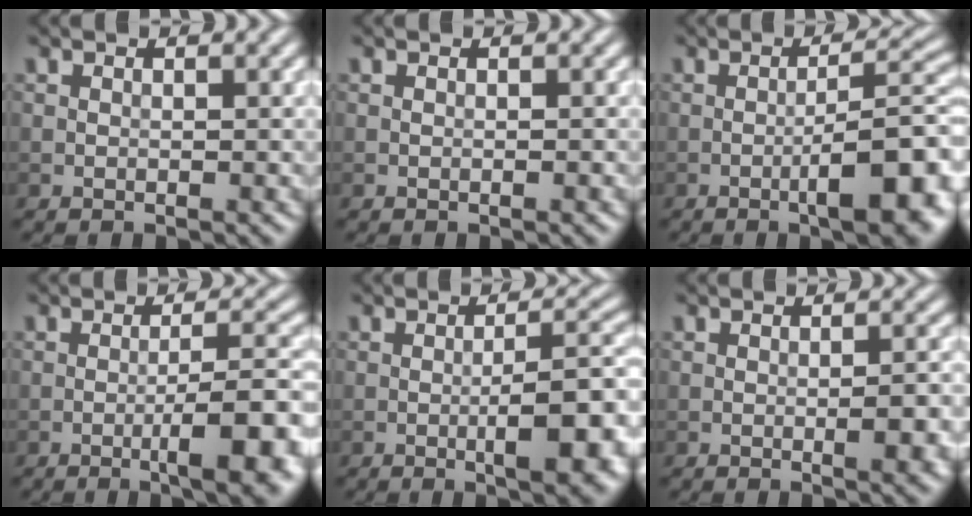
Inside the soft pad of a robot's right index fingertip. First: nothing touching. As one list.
[{"total": 0.0}, {"total": 8.8, "force": [-3.2, 2.2, 7.9], "torque": [-0.104, 0.009, -0.045]}, {"total": 7.5, "force": [-2.8, 1.7, 6.8], "torque": [-0.089, 0.005, -0.038]}, {"total": 7.1, "force": [-1.8, 1.7, 6.7], "torque": [-0.097, 0.000, -0.025]}, {"total": 3.1, "force": [-0.7, 0.6, 3.0], "torque": [-0.043, 0.000, -0.009]}]